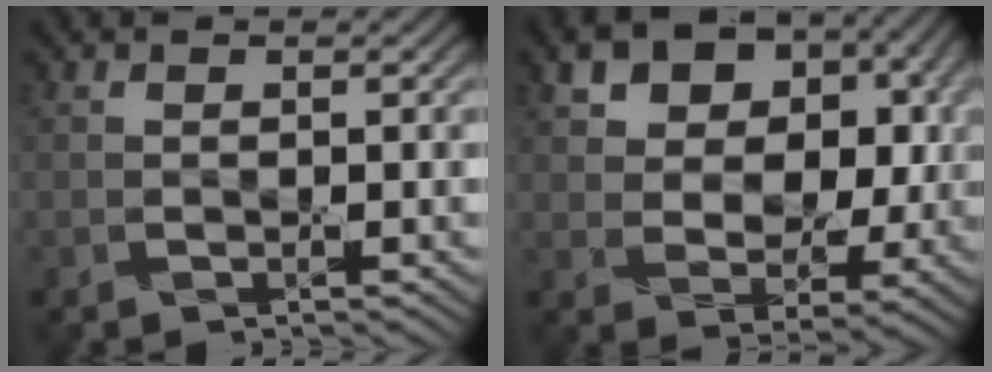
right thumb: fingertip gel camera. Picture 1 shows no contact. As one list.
[{"total": 12.7, "force": [4.3, 8.7, 8.1], "torque": [-0.150, 0.005, 0.071]}]